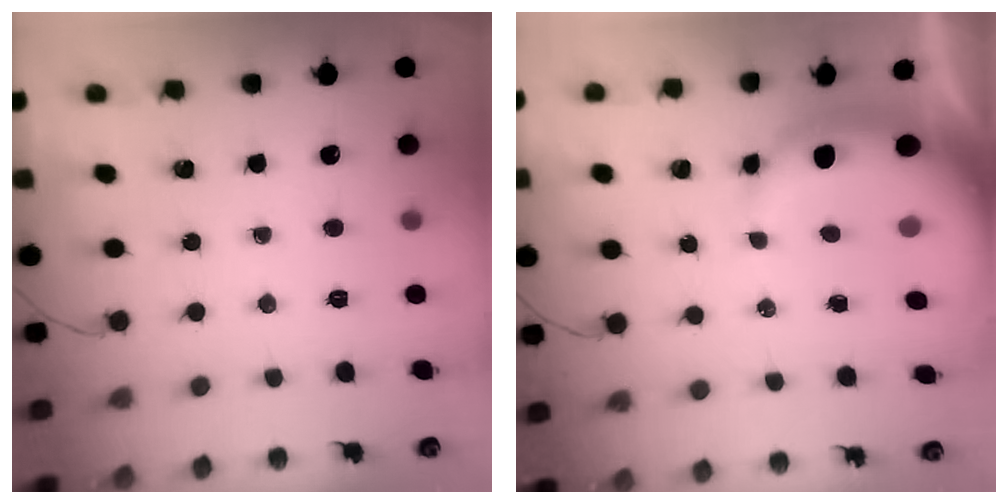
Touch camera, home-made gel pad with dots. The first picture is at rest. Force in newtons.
{"total": 9.1, "press": 8.9, "slide": 1.8}